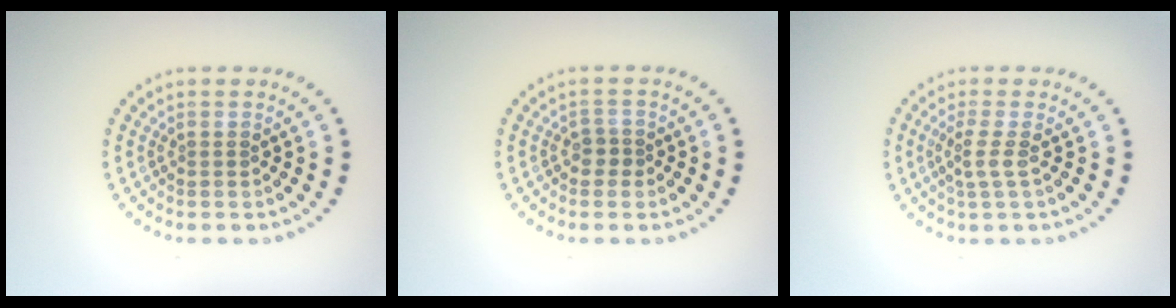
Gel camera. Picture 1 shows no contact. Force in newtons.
{"total": 1.3, "press": 1.1, "slide": 0.6}
{"total": 1.7, "press": 1.3, "slide": 1.1}